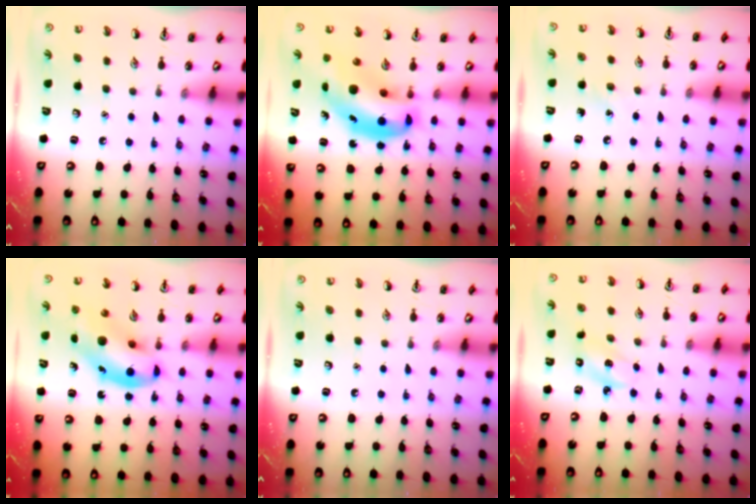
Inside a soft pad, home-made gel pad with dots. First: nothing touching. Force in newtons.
{"total": 12.8, "press": 12.3, "slide": 3.8}
{"total": 3.5, "press": 3.3, "slide": 1.2}
{"total": 9.7, "press": 9.4, "slide": 2.5}
{"total": 0.0}
{"total": 2.6, "press": 2.5, "slide": 0.6}